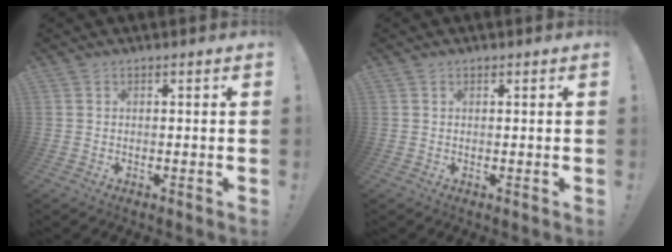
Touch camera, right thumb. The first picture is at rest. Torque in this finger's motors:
{"motor_torque": [0.08, -0.03, -0.05, -0.01, 0.00]}